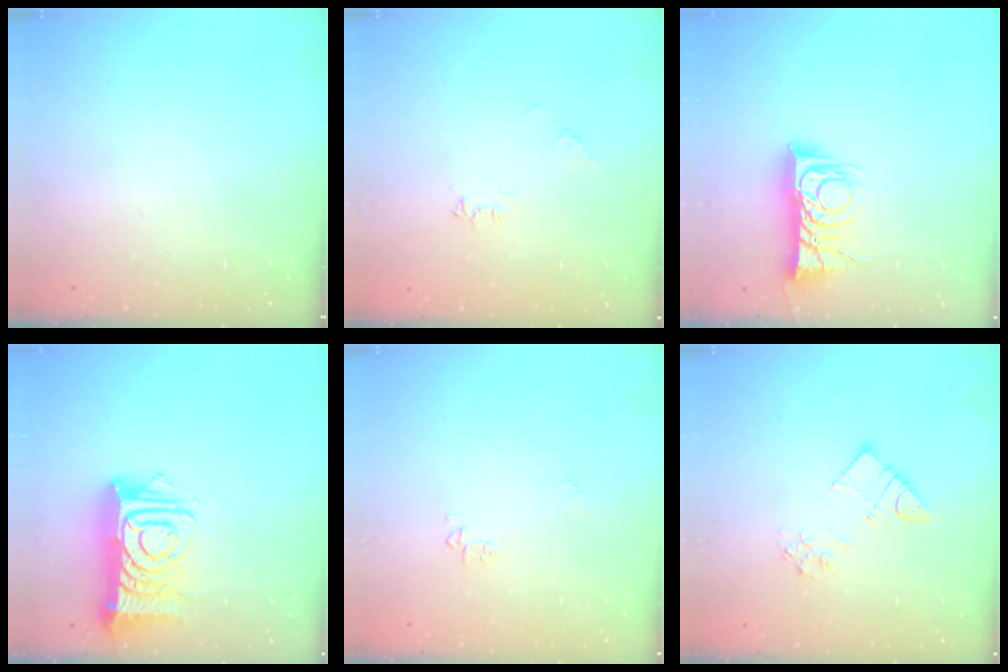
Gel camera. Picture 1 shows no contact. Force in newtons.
{"total": 5.3, "press": 5.3, "slide": 0.6}
{"total": 9.7, "press": 9.7, "slide": 0.6}
{"total": 14.5, "press": 14.4, "slide": 1.6}
{"total": 4.2, "press": 4.1, "slide": 0.7}
{"total": 6.3, "press": 6.3, "slide": 0.4}